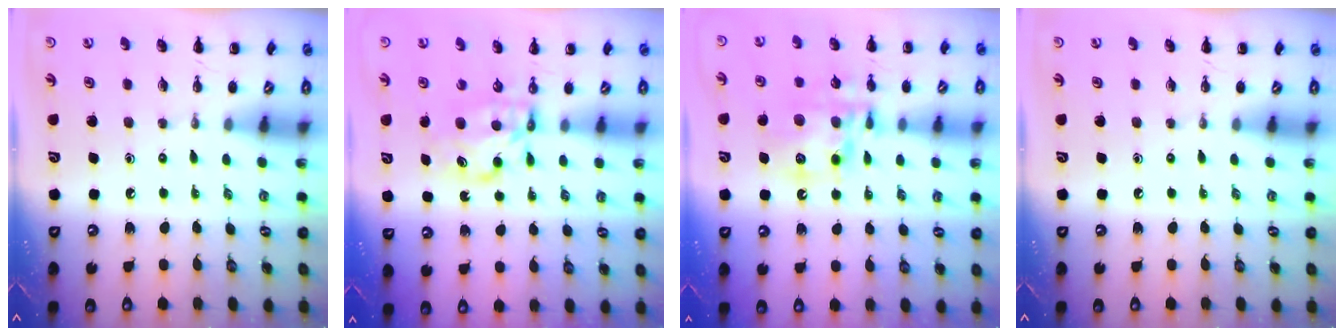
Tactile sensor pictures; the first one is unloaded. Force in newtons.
{"total": 6.8, "press": 6.8, "slide": 0.2}
{"total": 13.2, "press": 12.8, "slide": 3.3}
{"total": 0.0}